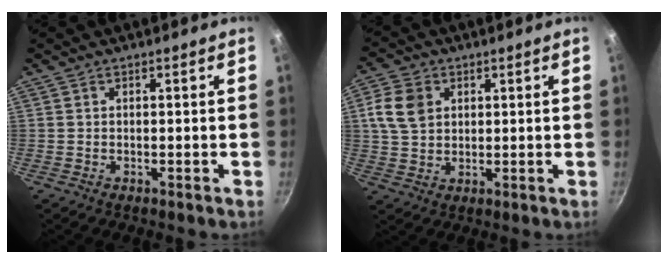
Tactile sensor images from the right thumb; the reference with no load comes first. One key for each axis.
{"total": 7.7, "fx": 2.2, "fy": 5.9, "fz": 4.5, "tx": -0.075, "ty": 0.005, "tz": 0.040}